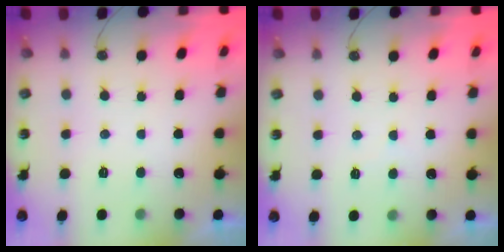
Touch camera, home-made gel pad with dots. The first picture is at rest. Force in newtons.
{"total": 1.5, "press": 1.5, "slide": 0.4}